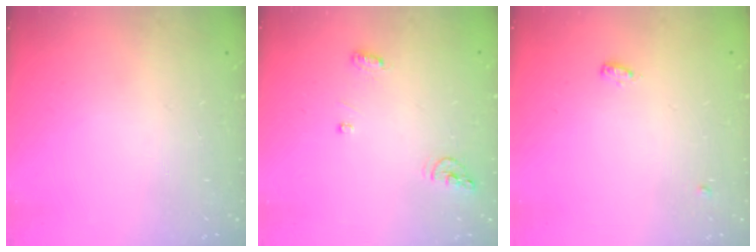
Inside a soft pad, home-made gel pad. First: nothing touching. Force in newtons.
{"total": 6.5, "press": 6.5, "slide": 0.5}
{"total": 7.9, "press": 4.2, "slide": 6.7}